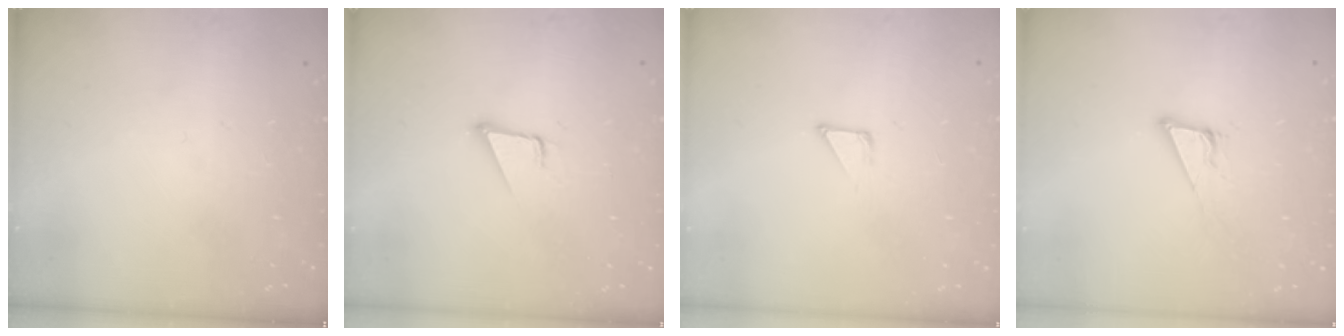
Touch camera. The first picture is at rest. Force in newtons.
{"total": 3.6, "press": 2.8, "slide": 2.3}
{"total": 2.7, "press": 2.7, "slide": 0.3}
{"total": 8.3, "press": 7.6, "slide": 3.4}